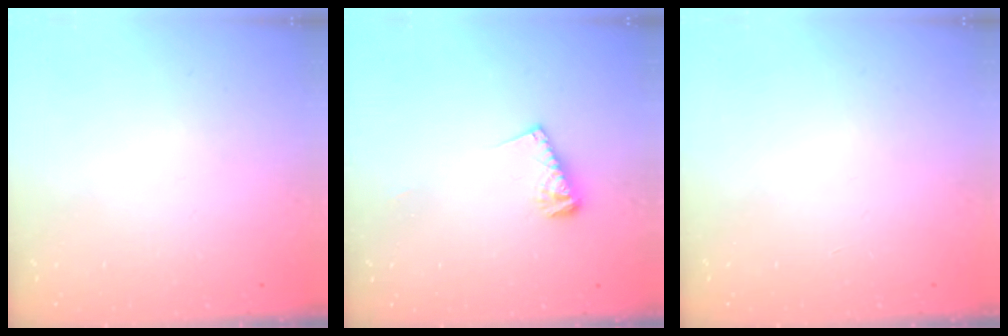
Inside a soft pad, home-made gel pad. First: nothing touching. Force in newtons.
{"total": 6.7, "press": 6.7, "slide": 1.0}
{"total": 0.0}